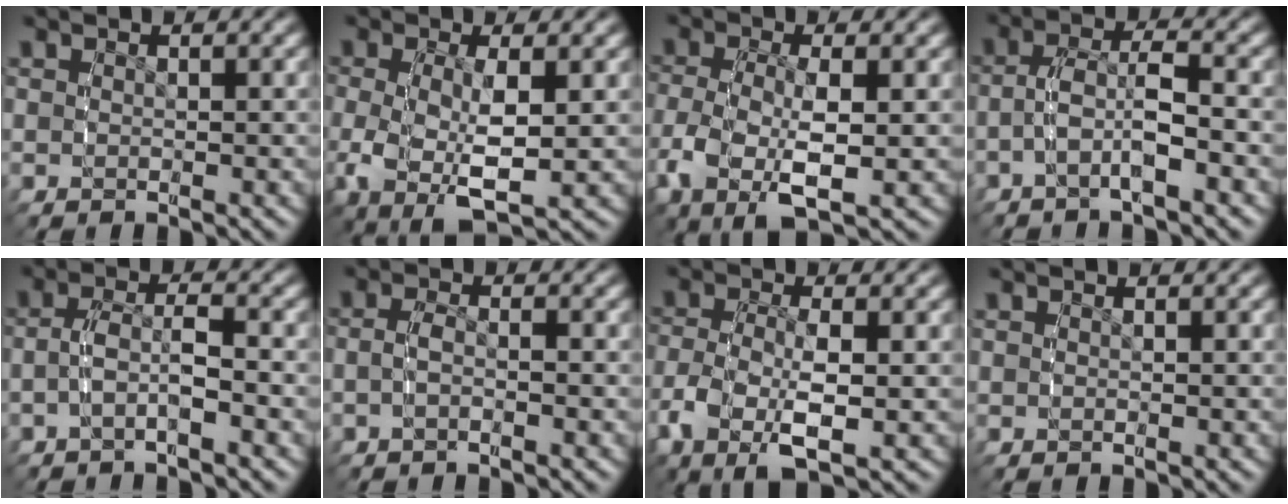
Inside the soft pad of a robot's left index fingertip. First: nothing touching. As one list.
[{"total": 7.6, "force": [-2.5, 4.8, 5.3], "torque": [-0.143, -0.049, -0.026]}, {"total": 6.6, "force": [-2.0, 3.8, 5.0], "torque": [-0.133, -0.032, -0.023]}, {"total": 3.7, "force": [-1.8, 1.7, 2.7], "torque": [-0.057, -0.001, -0.037]}, {"total": 3.1, "force": [-1.8, 1.4, 2.2], "torque": [-0.052, -0.003, -0.034]}, {"total": 2.1, "force": [-1.1, 1.1, 1.4], "torque": [-0.040, -0.001, -0.025]}, {"total": 5.9, "force": [-2.0, 3.2, 4.6], "torque": [-0.115, -0.026, -0.027]}, {"total": 0.0}]